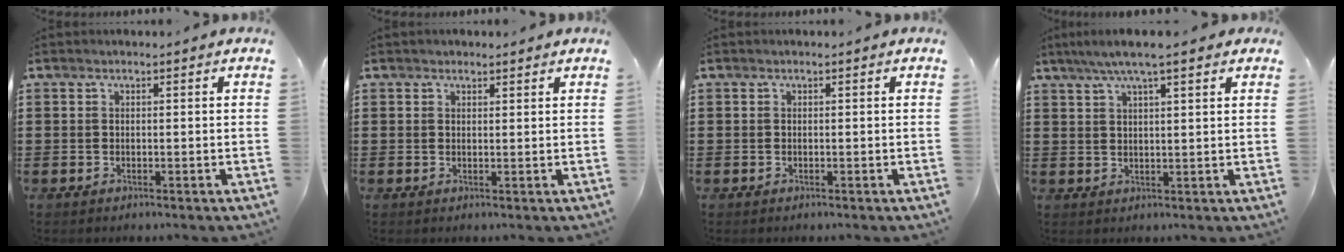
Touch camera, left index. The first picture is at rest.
{"total": 1.0, "force": [0.9, 0.4, 0.2], "torque": [-0.005, 0.002, 0.019]}
{"total": 0.0}
{"total": 5.7, "force": [4.1, 0.6, 4.0], "torque": [-0.085, 0.003, 0.071]}